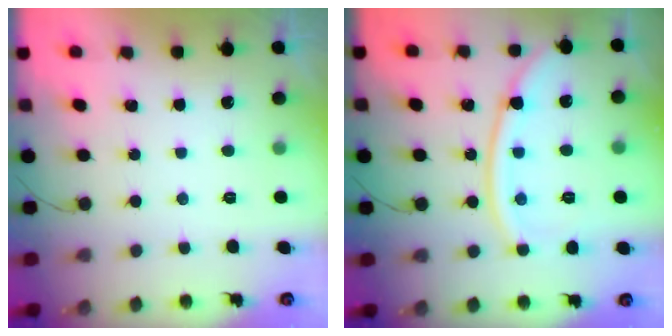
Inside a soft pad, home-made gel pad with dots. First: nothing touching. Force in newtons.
{"total": 13.7, "press": 13.6, "slide": 1.7}